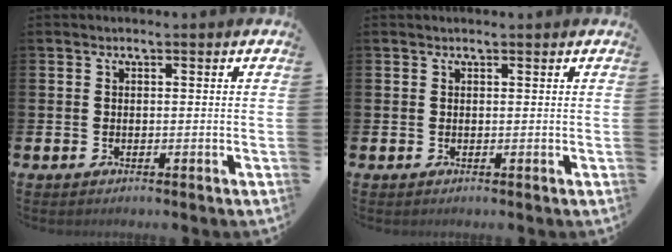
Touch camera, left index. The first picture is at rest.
{"total": 0.0}